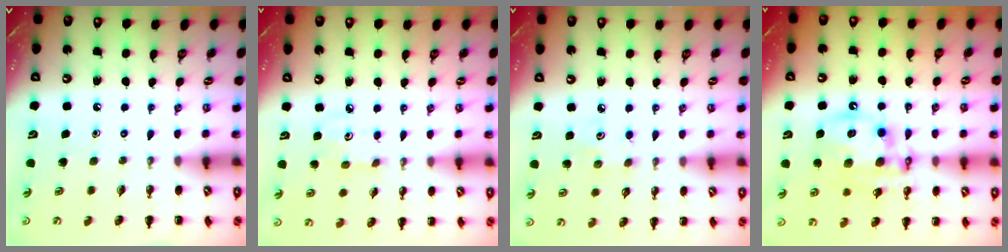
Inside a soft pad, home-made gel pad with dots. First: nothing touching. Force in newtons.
{"total": 3.2, "press": 3.1, "slide": 0.9}
{"total": 3.5, "press": 3.3, "slide": 0.9}
{"total": 13.9, "press": 13.5, "slide": 3.3}